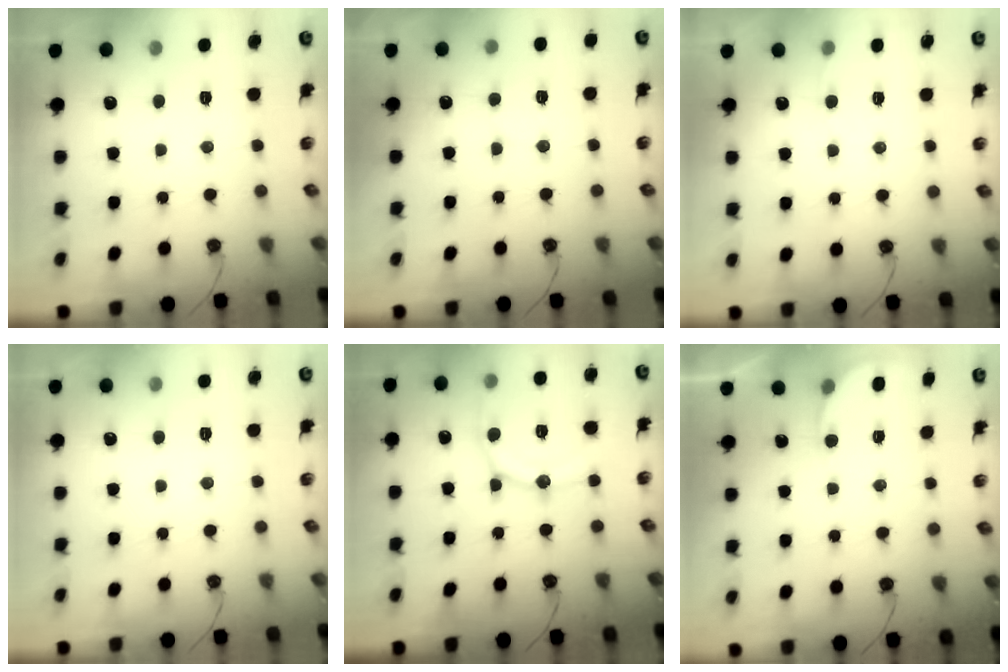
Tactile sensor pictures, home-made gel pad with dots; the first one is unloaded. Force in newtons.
{"total": 4.7, "press": 4.7, "slide": 0.4}
{"total": 2.3, "press": 2.3, "slide": 0.3}
{"total": 0.0}
{"total": 12.0, "press": 12.0, "slide": 1.1}
{"total": 2.4, "press": 2.4, "slide": 0.2}